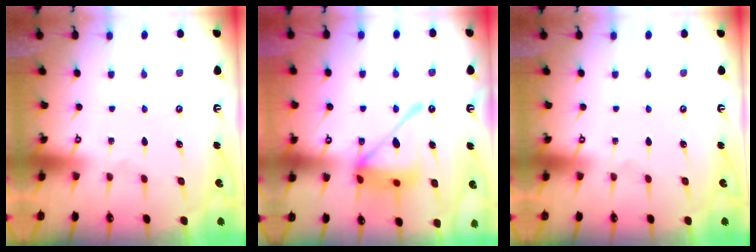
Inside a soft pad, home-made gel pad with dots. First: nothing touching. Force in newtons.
{"total": 15.5, "press": 15.4, "slide": 1.6}
{"total": 0.0}